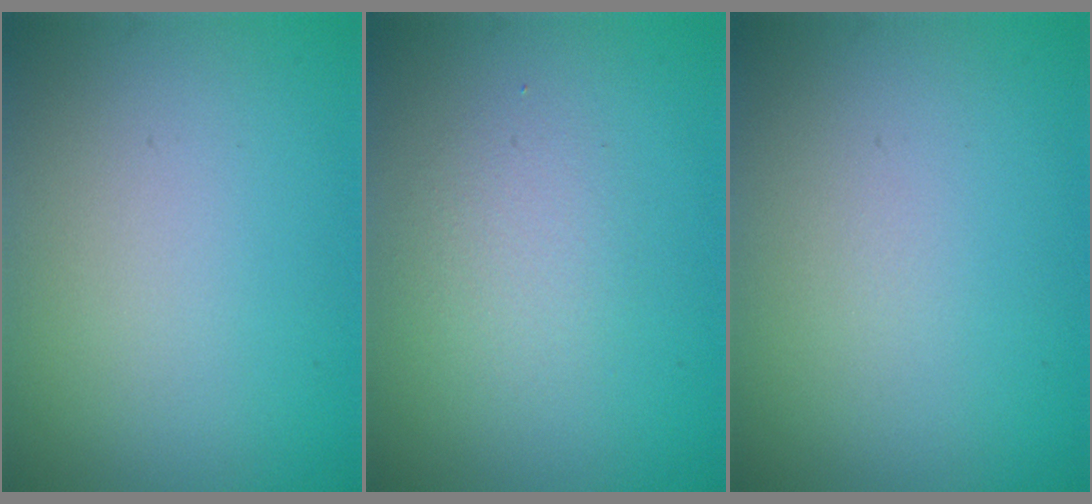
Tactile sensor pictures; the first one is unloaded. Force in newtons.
{"total": 1.9, "press": 1.9, "slide": 0.0}
{"total": 0.0}